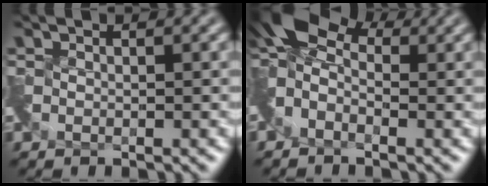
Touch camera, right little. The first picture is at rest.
{"total": 4.6, "force": [0.3, 3.3, 3.2], "torque": [-0.064, 0.020, -0.010]}